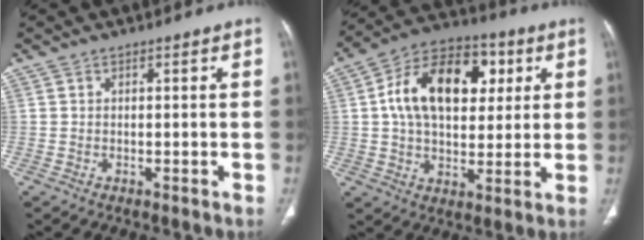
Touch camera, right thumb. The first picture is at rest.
{"total": 19.3, "force": [4.6, 12.2, 14.3], "torque": [-0.208, 0.013, 0.069]}